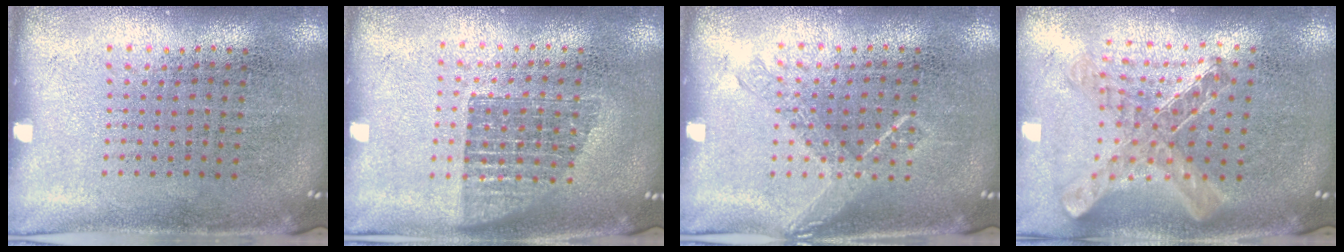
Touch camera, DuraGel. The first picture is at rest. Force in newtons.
{"total": 1.4, "press": 1.2, "slide": 0.7}
{"total": 1.1, "press": 1.1, "slide": 0.2}
{"total": 1.1, "press": 1.1, "slide": 0.2}